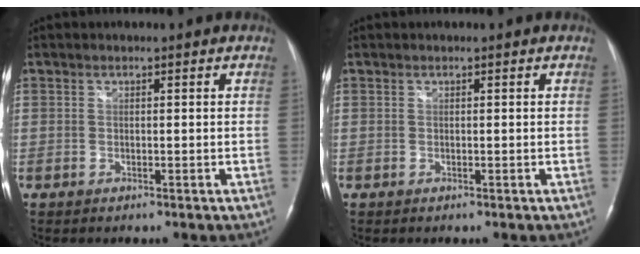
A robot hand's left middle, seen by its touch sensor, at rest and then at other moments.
{"total": 0.0}